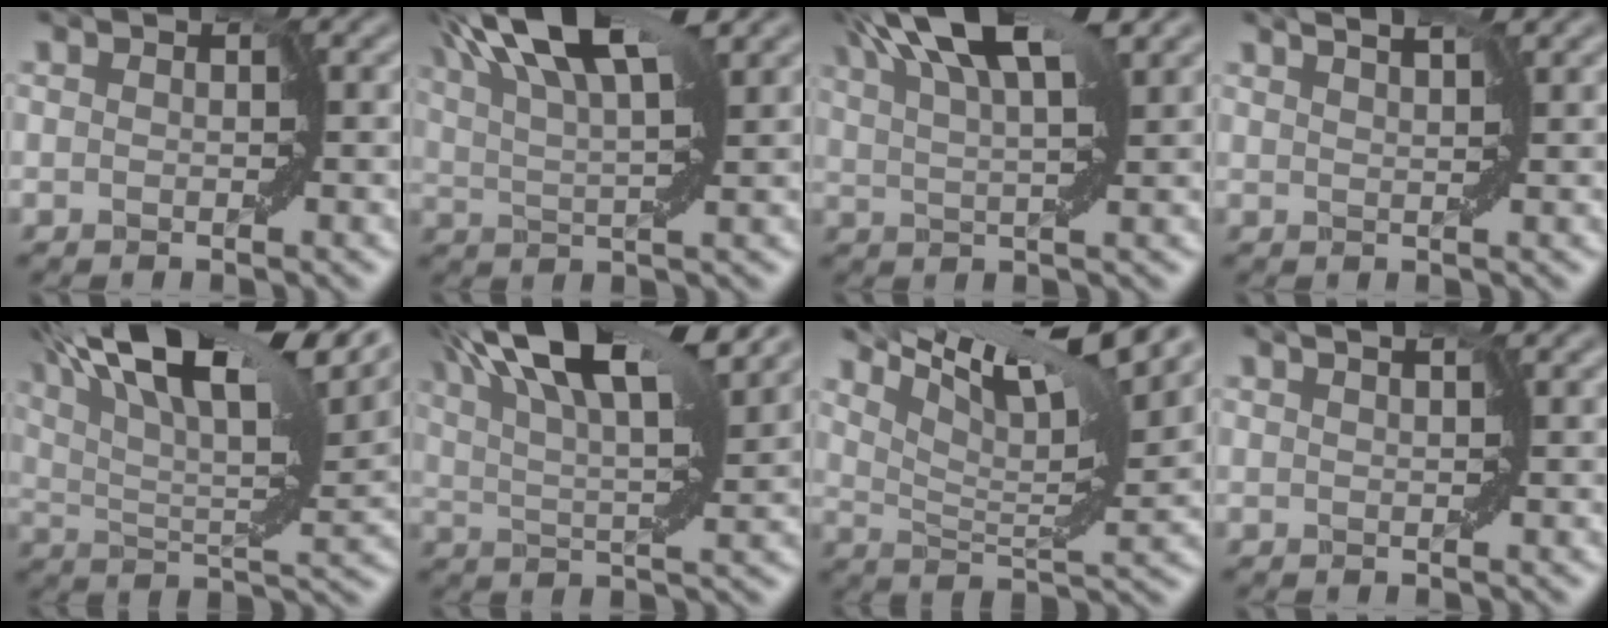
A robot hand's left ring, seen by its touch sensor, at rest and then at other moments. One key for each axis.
{"total": 11.1, "fx": 6.9, "fy": 3.2, "fz": 8.0, "tx": -0.146, "ty": 0.047, "tz": 0.101}
{"total": 10.1, "fx": 6.5, "fy": 2.6, "fz": 7.2, "tx": -0.122, "ty": 0.042, "tz": 0.094}
{"total": 1.8, "fx": 1.7, "fy": -0.6, "fz": 0.4, "tx": -0.008, "ty": -0.005, "tz": 0.034}
{"total": 13.9, "fx": 9.3, "fy": 3.3, "fz": 9.7, "tx": -0.180, "ty": 0.023, "tz": 0.161}
{"total": 12.5, "fx": 8.1, "fy": 3.2, "fz": 9.0, "tx": -0.154, "ty": 0.038, "tz": 0.117}
{"total": 9.6, "fx": 7.5, "fy": 0.9, "fz": 5.9, "tx": -0.115, "ty": 0.010, "tz": 0.140}
{"total": 0.7, "fx": 0.5, "fy": -0.4, "fz": 0.2, "tx": -0.006, "ty": 0.001, "tz": 0.016}